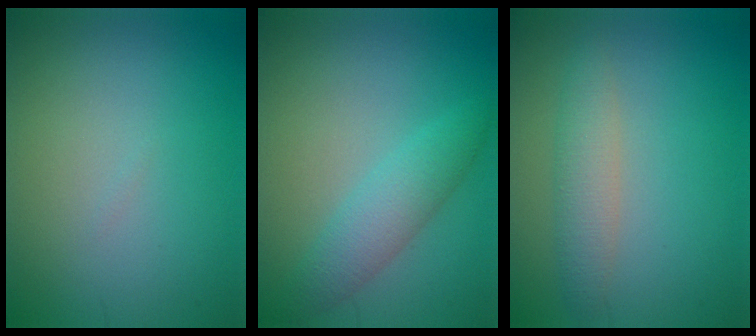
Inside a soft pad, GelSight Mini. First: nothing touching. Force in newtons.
{"total": 2.4, "press": 2.4, "slide": 0.2}
{"total": 2.6, "press": 2.6, "slide": 0.1}